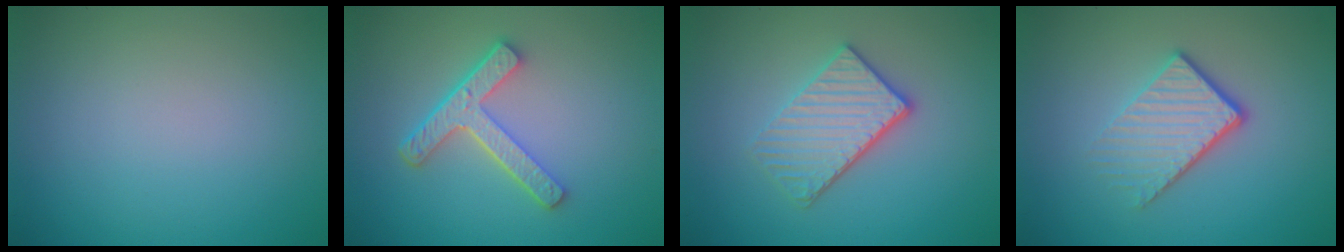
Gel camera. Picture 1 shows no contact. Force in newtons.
{"total": 4.2, "press": 3.1, "slide": 2.8}
{"total": 3.8, "press": 3.2, "slide": 2.0}
{"total": 3.9, "press": 2.8, "slide": 2.8}